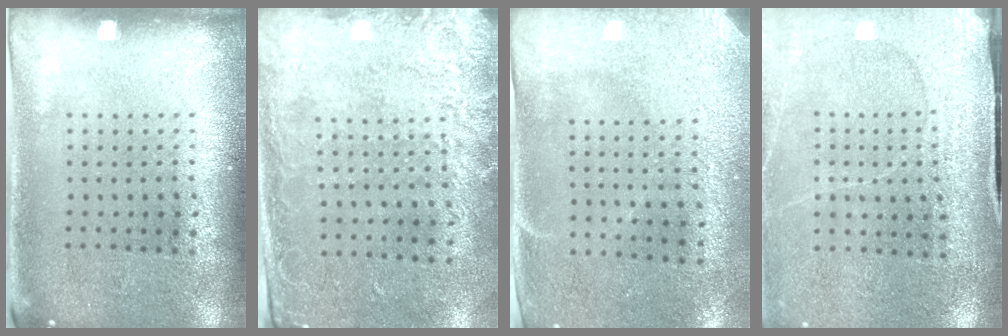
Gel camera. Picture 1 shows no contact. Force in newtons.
{"total": 2.5, "press": 1.9, "slide": 1.6}
{"total": 2.9, "press": 2.4, "slide": 1.6}
{"total": 3.0, "press": 3.0, "slide": 0.2}